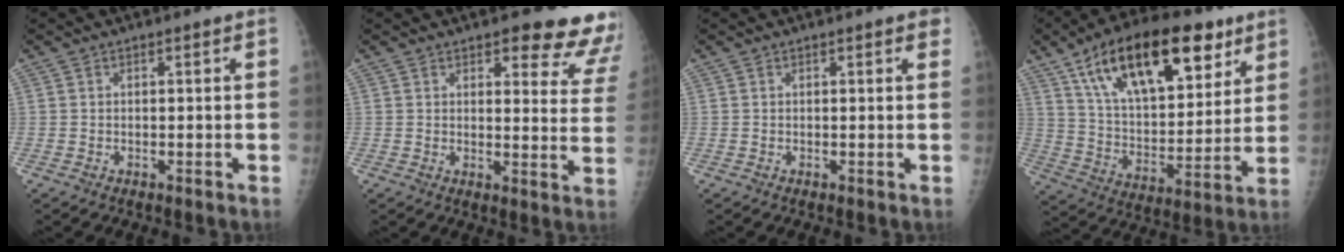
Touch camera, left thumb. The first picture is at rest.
{"total": 13.5, "force": [11.3, 4.4, 6.1], "torque": [-0.014, -0.073, 0.107]}
{"total": 1.4, "force": [0.8, 0.4, 1.1], "torque": [-0.013, 0.000, 0.007]}
{"total": 25.3, "force": [13.8, 11.7, 17.7], "torque": [-0.259, -0.028, 0.233]}